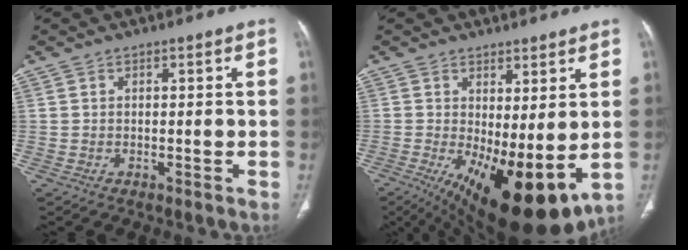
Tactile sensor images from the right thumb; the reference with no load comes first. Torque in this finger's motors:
{"motor_torque": [-0.12, 1.35, 0.24, 0.00, 0.42]}